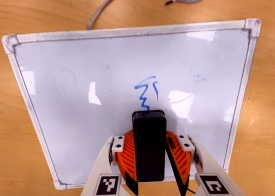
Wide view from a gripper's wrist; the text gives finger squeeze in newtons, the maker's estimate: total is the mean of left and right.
{"total": 6.3, "left": 6.6, "right": 5.9}